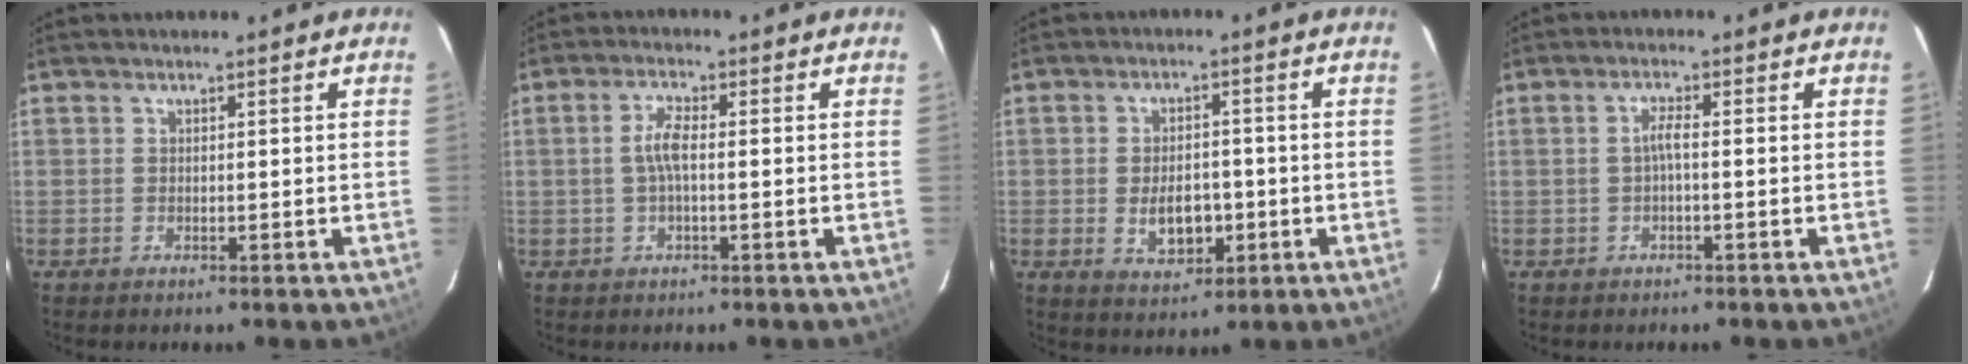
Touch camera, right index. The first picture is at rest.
{"total": 3.4, "force": [-0.3, 0.8, 3.3], "torque": [-0.067, 0.006, -0.005]}
{"total": 7.0, "force": [-1.6, 4.2, 5.3], "torque": [-0.101, -0.002, -0.017]}
{"total": 1.7, "force": [-0.6, 0.0, 1.6], "torque": [-0.033, 0.005, -0.011]}